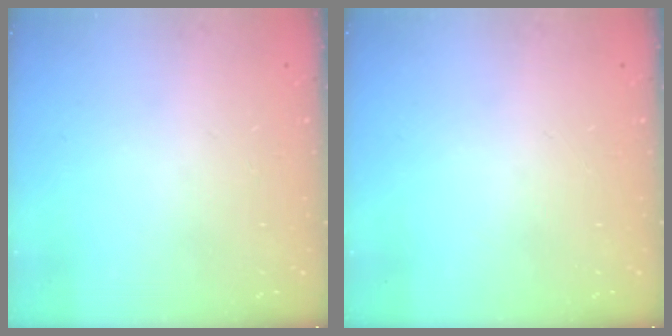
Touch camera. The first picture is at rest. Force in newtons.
{"total": 0.0}